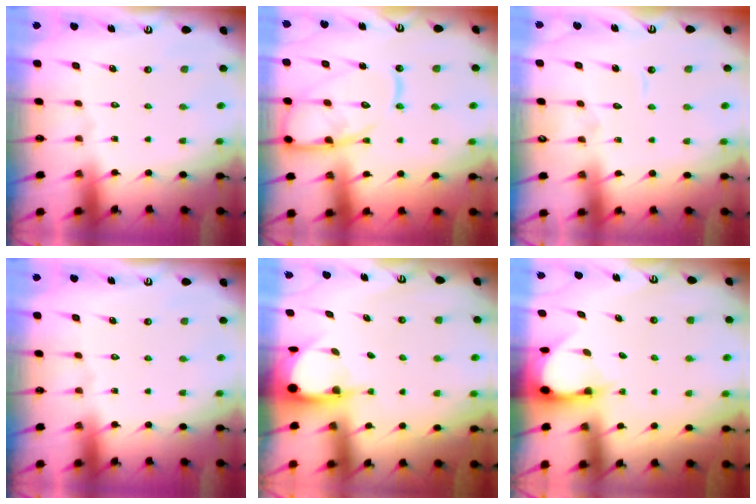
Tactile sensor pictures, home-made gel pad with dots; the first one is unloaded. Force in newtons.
{"total": 17.0, "press": 16.9, "slide": 1.7}
{"total": 2.9, "press": 2.9, "slide": 0.2}
{"total": 0.0}
{"total": 3.9, "press": 3.9, "slide": 0.2}
{"total": 2.8, "press": 2.8, "slide": 0.2}